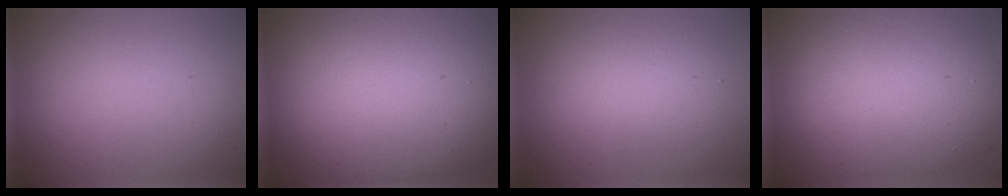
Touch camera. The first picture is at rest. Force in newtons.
{"total": 14.9, "press": 14.9, "slide": 0.8}
{"total": 2.0, "press": 2.0, "slide": 0.2}
{"total": 9.5, "press": 9.5, "slide": 0.1}